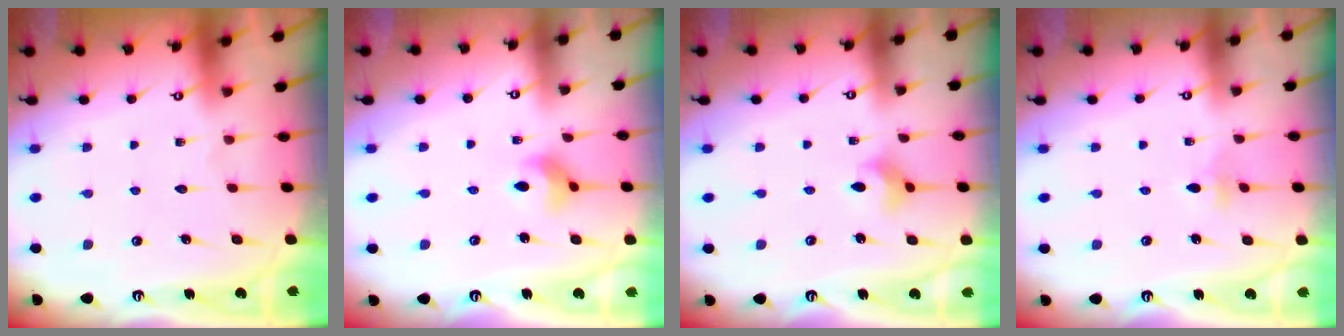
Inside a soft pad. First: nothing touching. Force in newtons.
{"total": 4.4, "press": 4.3, "slide": 0.6}
{"total": 4.2, "press": 4.2, "slide": 0.6}
{"total": 2.8, "press": 2.7, "slide": 0.9}